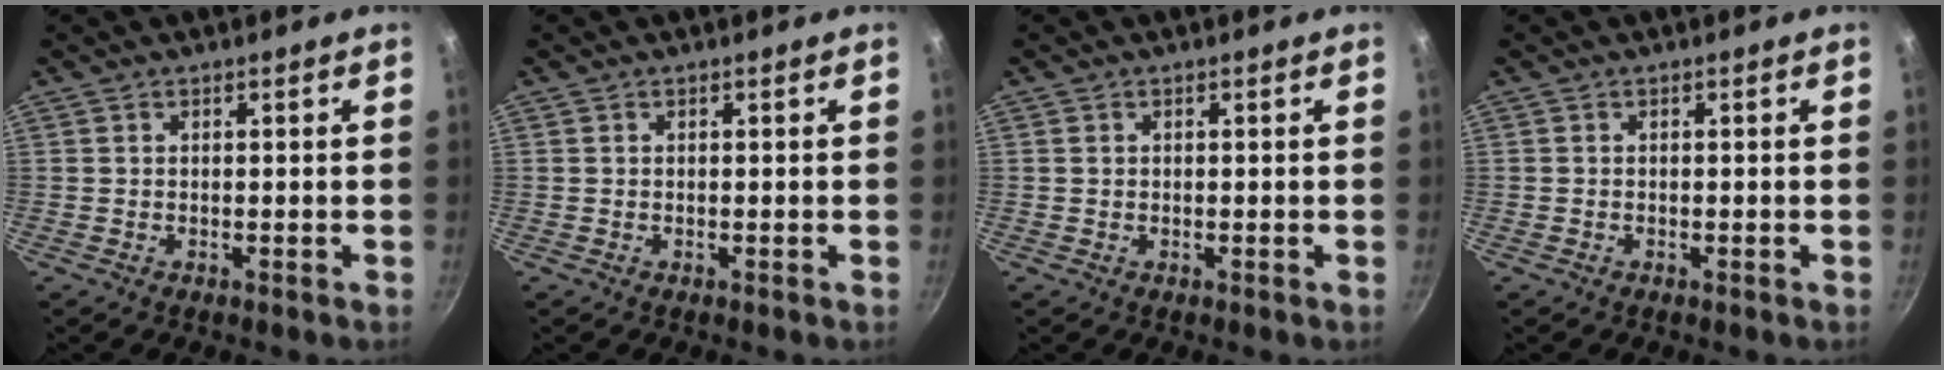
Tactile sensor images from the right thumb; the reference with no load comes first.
{"total": 0.0}
{"total": 0.5, "force": [0.2, 0.4, 0.1], "torque": [-0.001, 0.002, 0.003]}
{"total": 0.0}